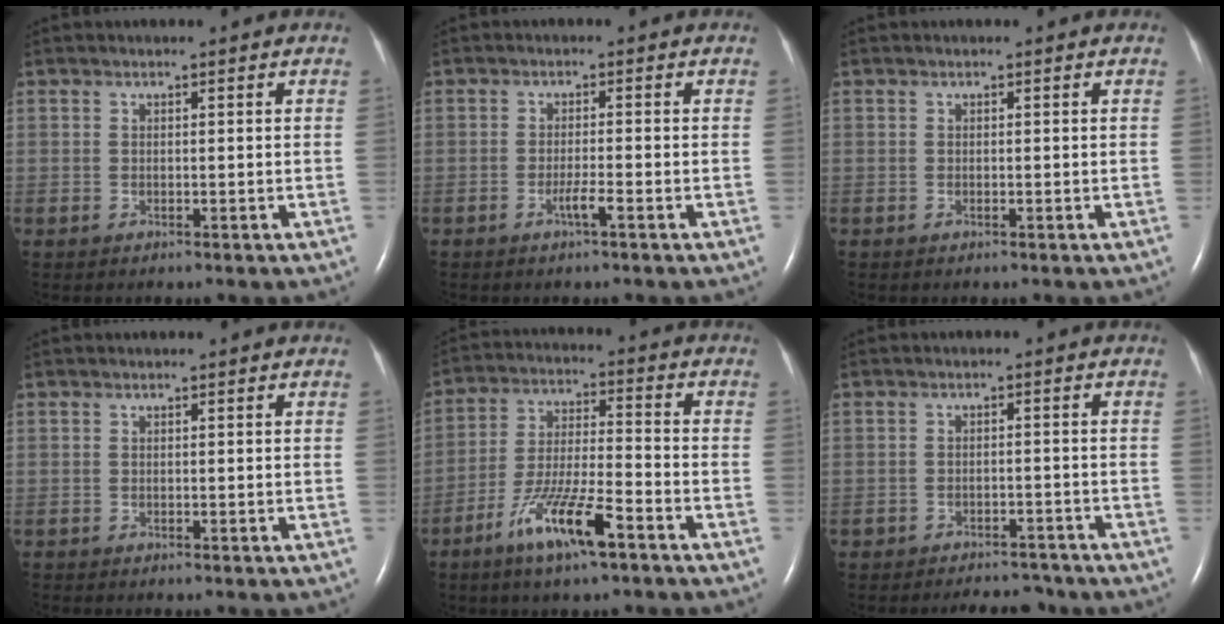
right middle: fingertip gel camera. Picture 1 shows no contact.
{"total": 2.1, "force": [-1.2, -0.2, 1.7], "torque": [-0.034, -0.005, -0.024]}
{"total": 0.0}
{"total": 0.0}
{"total": 10.9, "force": [-6.5, 1.3, 8.6], "torque": [-0.173, -0.014, -0.120]}
{"total": 6.4, "force": [-5.9, 2.0, 1.2], "torque": [-0.015, -0.002, -0.078]}